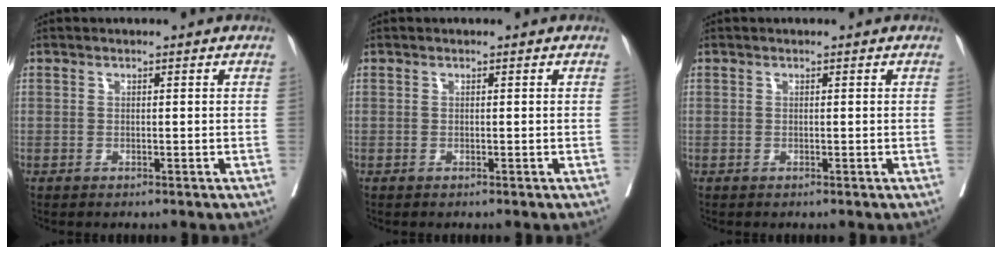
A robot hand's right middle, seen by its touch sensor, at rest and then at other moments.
{"total": 0.0}
{"total": 0.0}